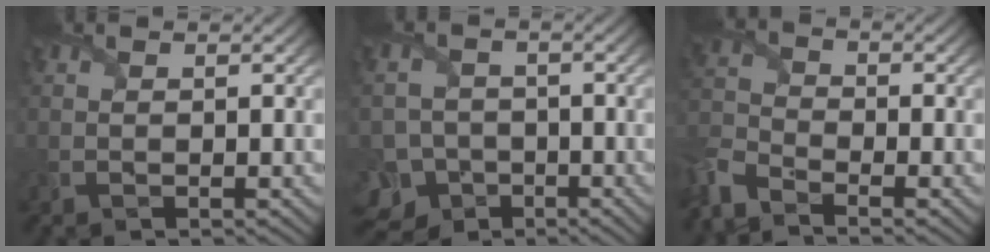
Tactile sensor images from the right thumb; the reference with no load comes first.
{"total": 9.0, "force": [-5.0, 7.1, 2.3], "torque": [-0.055, -0.032, -0.094]}
{"total": 6.0, "force": [-4.8, 2.4, 2.6], "torque": [-0.072, -0.015, -0.116]}